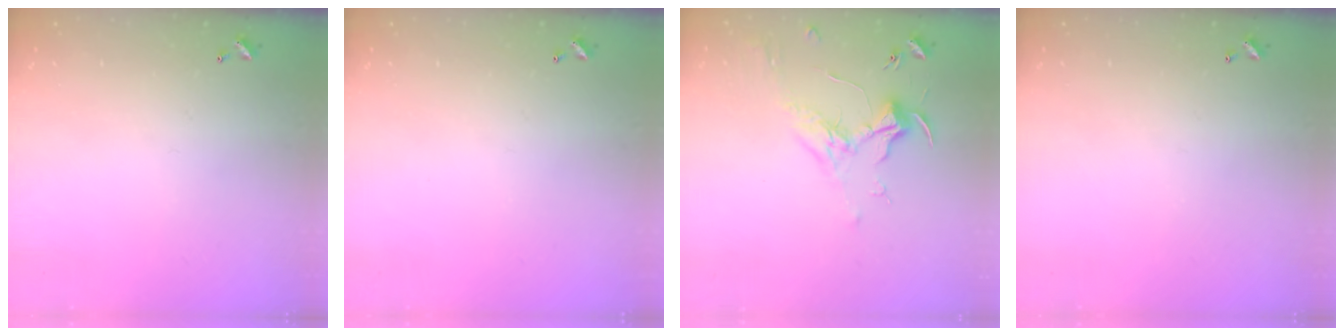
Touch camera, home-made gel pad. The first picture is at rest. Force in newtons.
{"total": 0.0}
{"total": 1.8, "press": 1.7, "slide": 0.8}
{"total": 0.0}